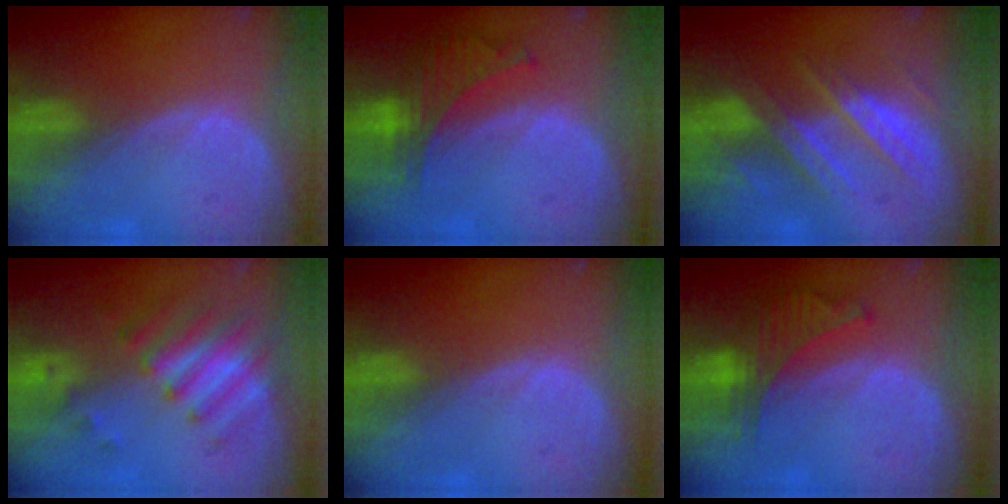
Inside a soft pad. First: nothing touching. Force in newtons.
{"total": 6.3, "press": 5.9, "slide": 2.2}
{"total": 8.9, "press": 7.8, "slide": 4.2}
{"total": 7.9, "press": 6.9, "slide": 3.9}
{"total": 0.0}
{"total": 6.4, "press": 5.9, "slide": 2.3}